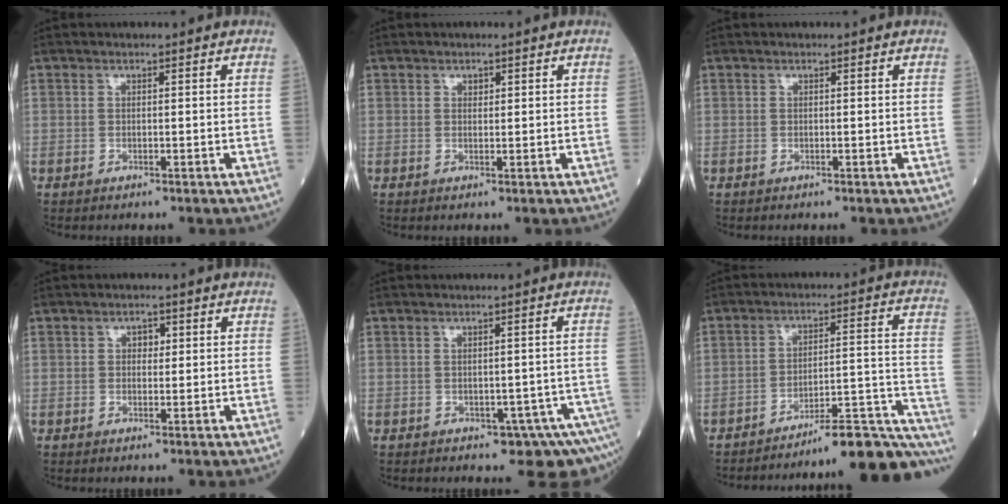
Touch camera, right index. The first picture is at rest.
{"total": 0.8, "force": [0.4, 0.5, 0.4], "torque": [-0.003, -0.002, 0.005]}
{"total": 0.0}
{"total": 1.6, "force": [0.4, 1.1, 1.1], "torque": [-0.012, 0.003, 0.005]}
{"total": 5.7, "force": [-3.7, 2.1, 3.7], "torque": [-0.031, 0.007, -0.043]}
{"total": 17.7, "force": [-16.4, -1.0, 6.6], "torque": [-0.023, 0.036, -0.221]}